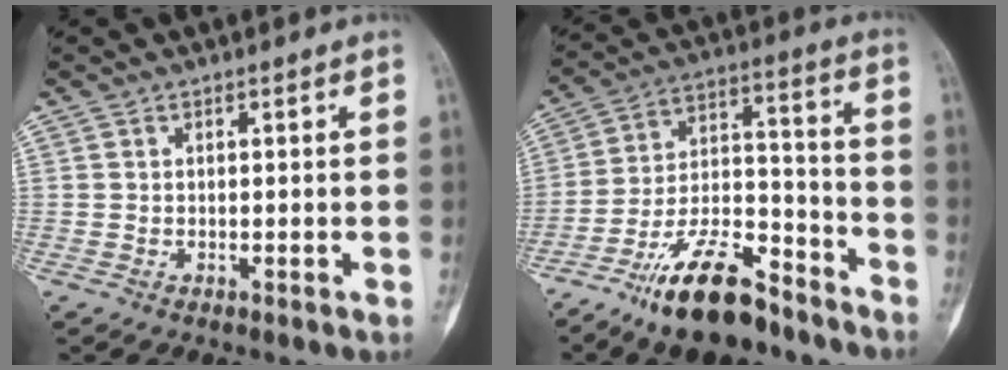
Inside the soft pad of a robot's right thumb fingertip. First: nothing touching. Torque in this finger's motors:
{"motor_torque": [2.37, 0.73, 1.26, -1.53, 0.46]}